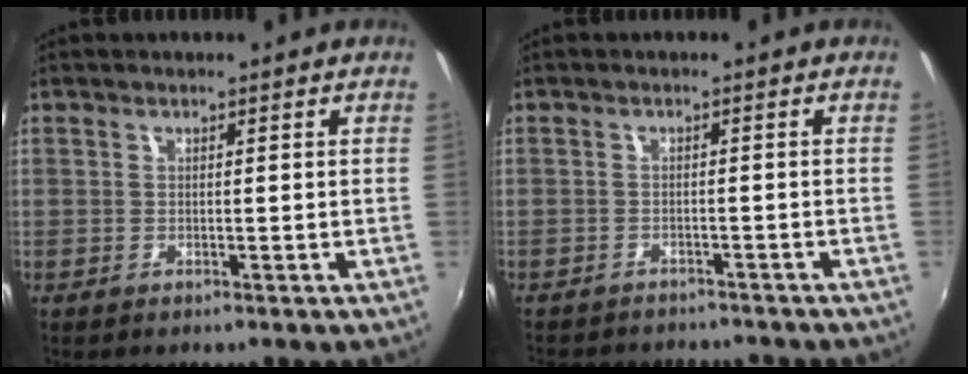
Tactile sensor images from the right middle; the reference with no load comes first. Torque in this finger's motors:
{"motor_torque": [1.04, -1.10, 0.21, 0.09]}